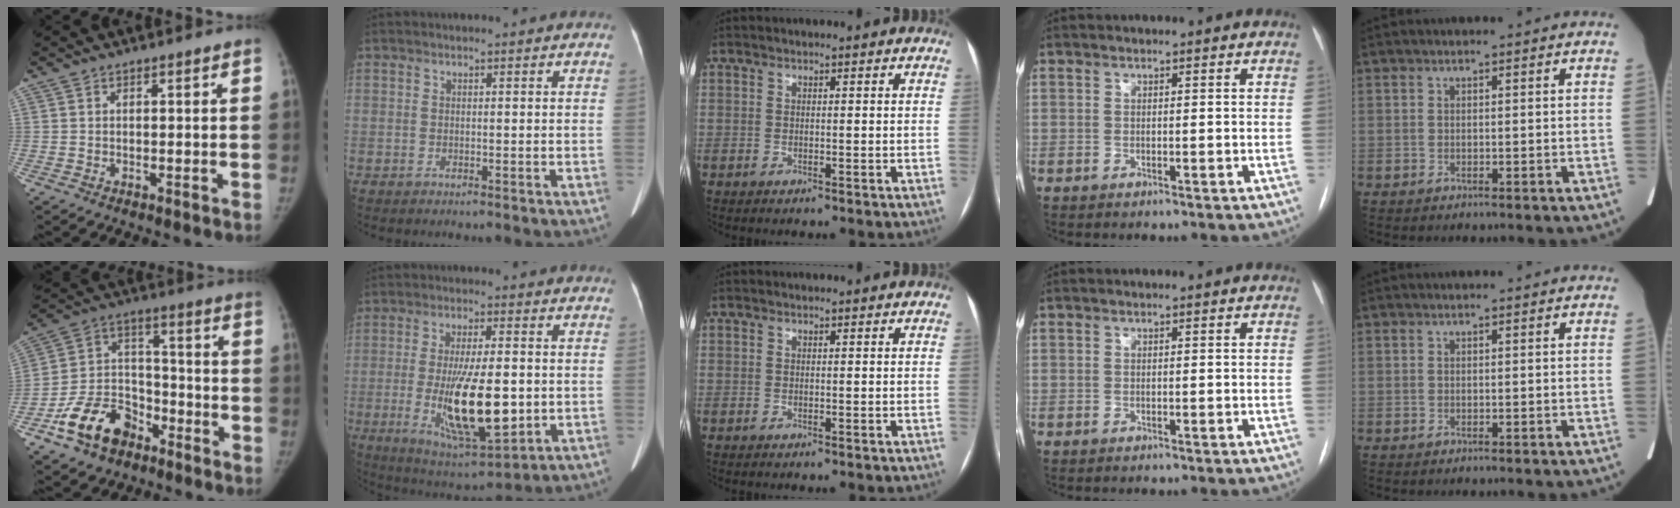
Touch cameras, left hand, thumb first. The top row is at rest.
{"thumb": {"total": 14.3, "force": [-8.7, 9.3, 6.5], "torque": [-0.086, 0.072, -0.155]}, "index": {"total": 14.6, "force": [-2.2, 3.9, 13.9], "torque": [-0.251, -0.025, -0.024]}}